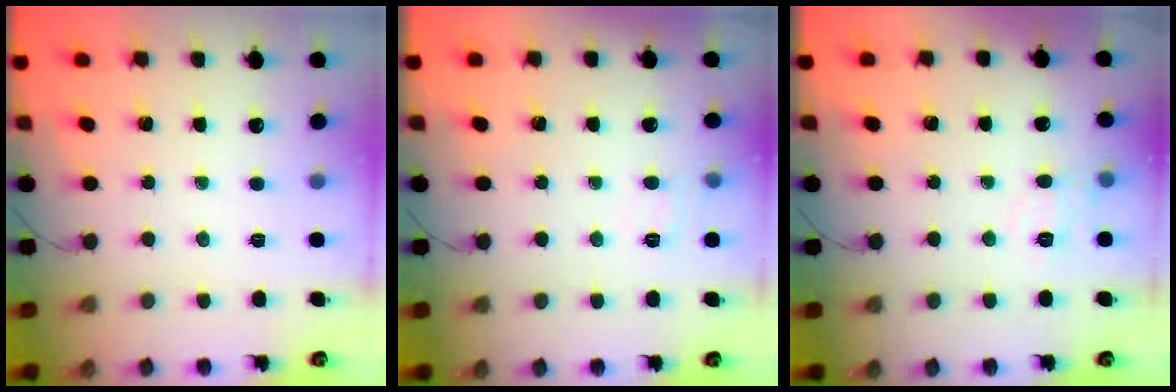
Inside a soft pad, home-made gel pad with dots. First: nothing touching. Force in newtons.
{"total": 5.6, "press": 5.4, "slide": 1.2}
{"total": 6.6, "press": 6.5, "slide": 1.5}